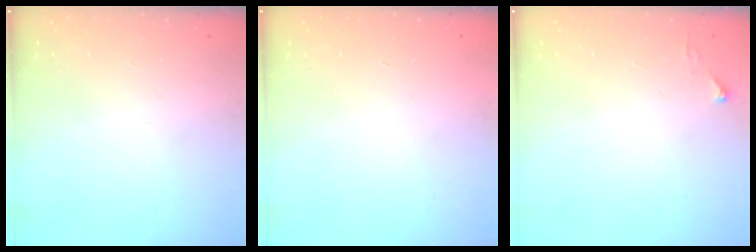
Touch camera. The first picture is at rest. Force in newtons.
{"total": 1.5, "press": 1.5, "slide": 0.1}
{"total": 3.1, "press": 3.1, "slide": 0.4}